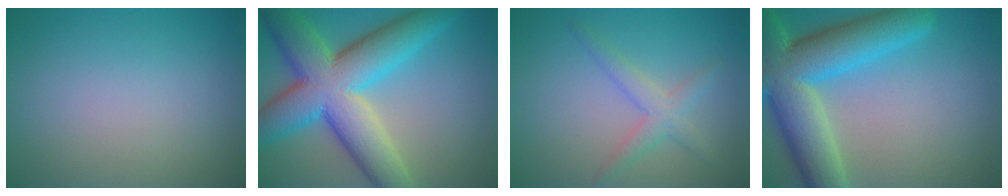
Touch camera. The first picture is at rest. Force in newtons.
{"total": 12.7, "press": 12.7, "slide": 0.6}
{"total": 1.9, "press": 1.9, "slide": 0.1}
{"total": 11.6, "press": 11.6, "slide": 0.6}